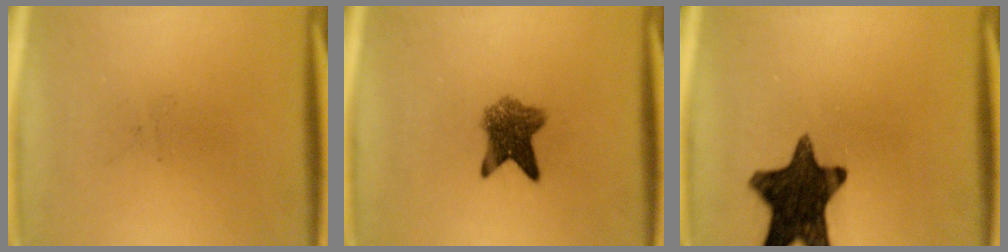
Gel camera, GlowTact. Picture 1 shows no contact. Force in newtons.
{"total": 6.2}
{"total": 14.8}